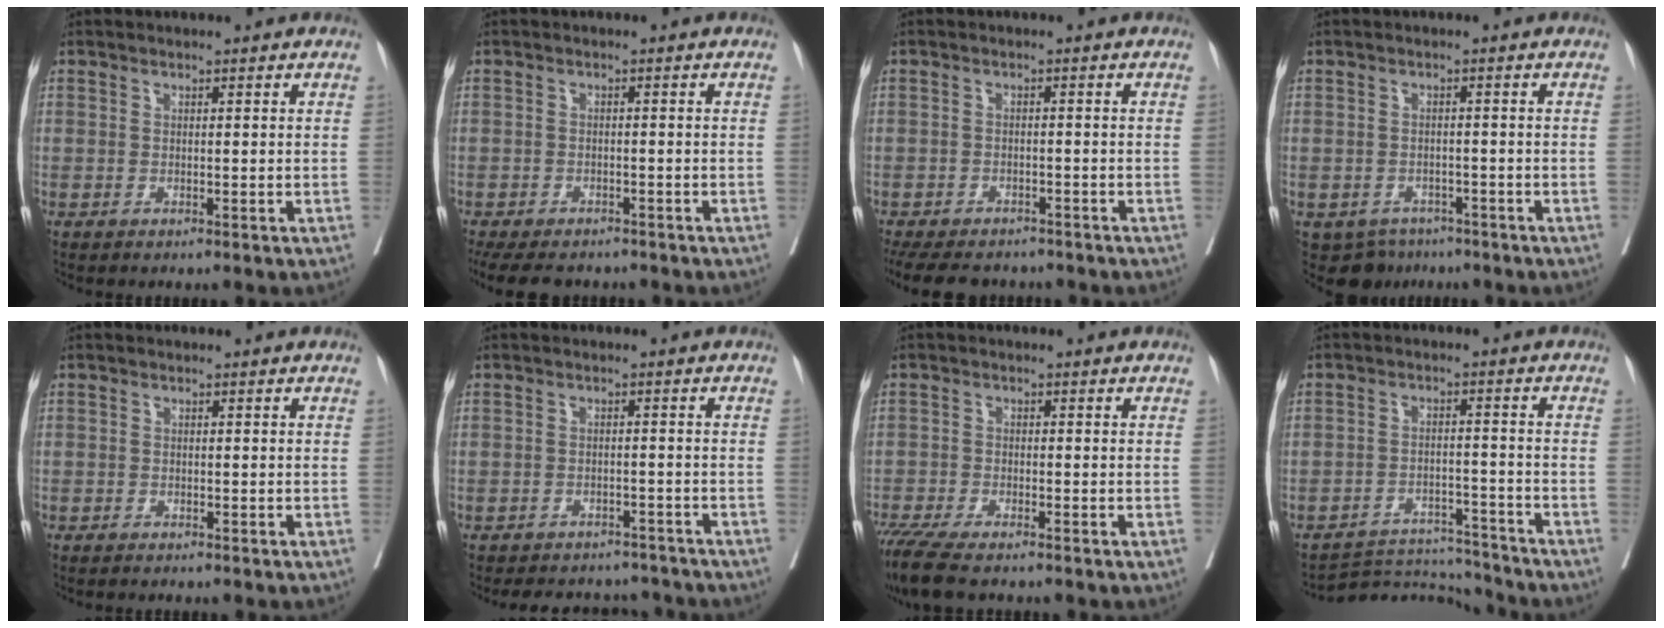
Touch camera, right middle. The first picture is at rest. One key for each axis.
{"total": 11.0, "fx": -9.2, "fy": 4.2, "fz": 4.4, "tx": -0.093, "ty": -0.014, "tz": -0.123}
{"total": 13.0, "fx": -10.9, "fy": 5.2, "fz": 4.9, "tx": -0.117, "ty": -0.011, "tz": -0.143}
{"total": 5.1, "fx": -3.6, "fy": 3.6, "fz": 0.5, "tx": 0.002, "ty": 0.006, "tz": -0.049}
{"total": 1.1, "fx": -0.9, "fy": 0.5, "fz": 0.1, "tx": -0.003, "ty": 0.001, "tz": -0.015}
{"total": 11.0, "fx": -10.1, "fy": 3.7, "fz": 2.2, "tx": -0.034, "ty": 0.015, "tz": -0.120}
{"total": 8.2, "fx": -6.6, "fy": 1.4, "fz": 4.6, "tx": -0.082, "ty": -0.017, "tz": -0.113}
{"total": 8.5, "fx": -8.4, "fy": 0.0, "fz": -1.5, "tx": 0.022, "ty": 0.017, "tz": -0.134}